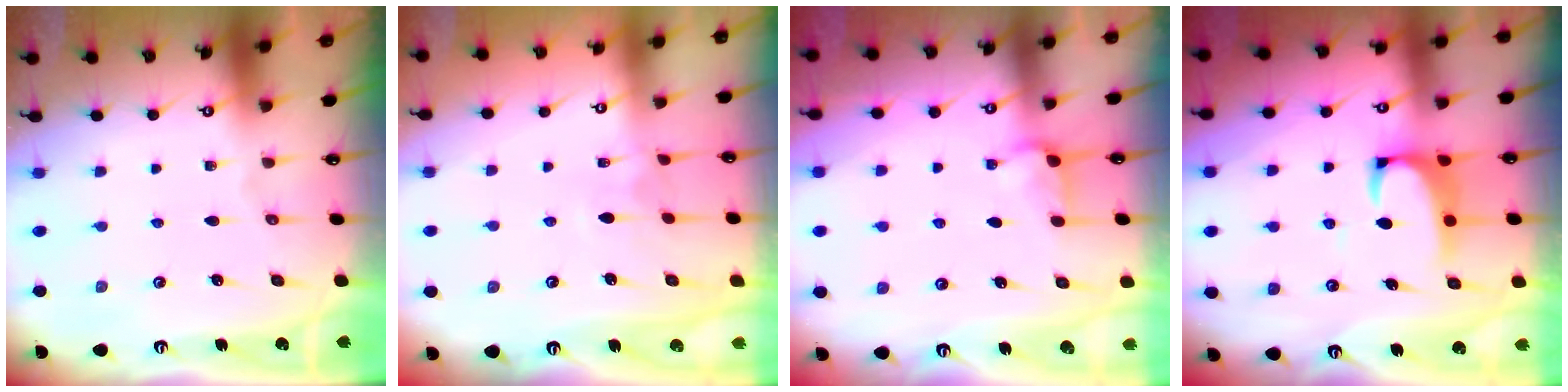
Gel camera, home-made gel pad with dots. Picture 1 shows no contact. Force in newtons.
{"total": 3.3, "press": 3.3, "slide": 0.3}
{"total": 2.9, "press": 2.8, "slide": 0.6}
{"total": 2.1, "press": 1.8, "slide": 0.9}